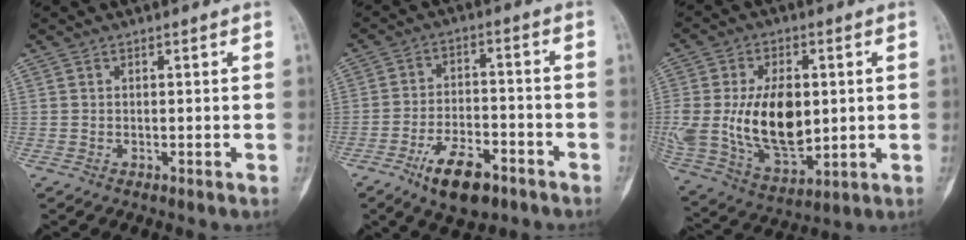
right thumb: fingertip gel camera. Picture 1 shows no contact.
{"total": 10.9, "force": [-6.4, 5.0, 7.2], "torque": [-0.112, 0.032, -0.104]}
{"total": 19.2, "force": [0.8, 11.3, 15.5], "torque": [-0.285, -0.017, 0.032]}